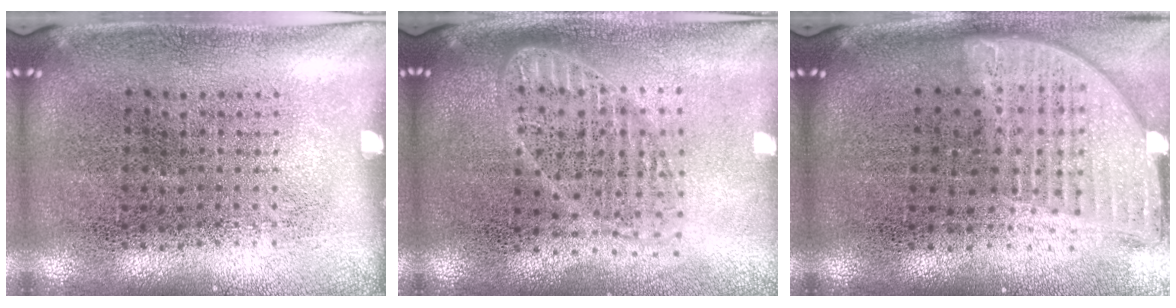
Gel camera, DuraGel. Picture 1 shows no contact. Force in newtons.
{"total": 1.8, "press": 1.5, "slide": 0.9}
{"total": 1.9, "press": 1.5, "slide": 1.1}